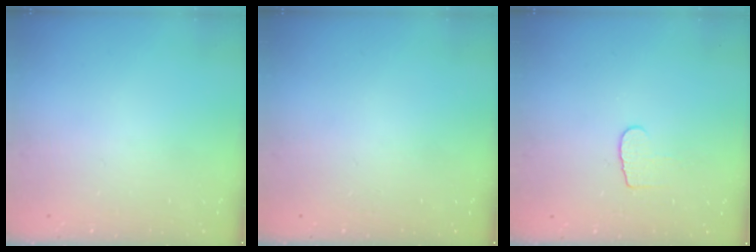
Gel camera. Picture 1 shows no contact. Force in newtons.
{"total": 0.0}
{"total": 5.7, "press": 5.6, "slide": 0.5}